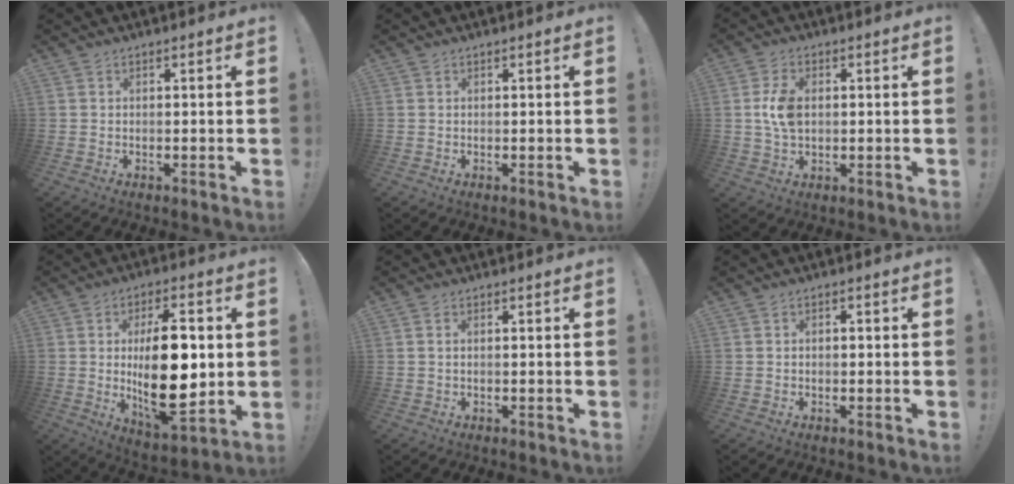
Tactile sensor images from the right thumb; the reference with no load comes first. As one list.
[{"total": 0.0}, {"total": 7.6, "force": [0.5, 4.8, 5.9], "torque": [-0.110, 0.002, 0.007]}, {"total": 21.6, "force": [0.6, 10.0, 19.1], "torque": [-0.320, -0.007, 0.012]}, {"total": 0.7, "force": [0.3, 0.3, 0.6], "torque": [-0.015, 0.002, 0.006]}, {"total": 1.3, "force": [-0.8, 0.7, 0.7], "torque": [-0.018, 0.007, -0.014]}]